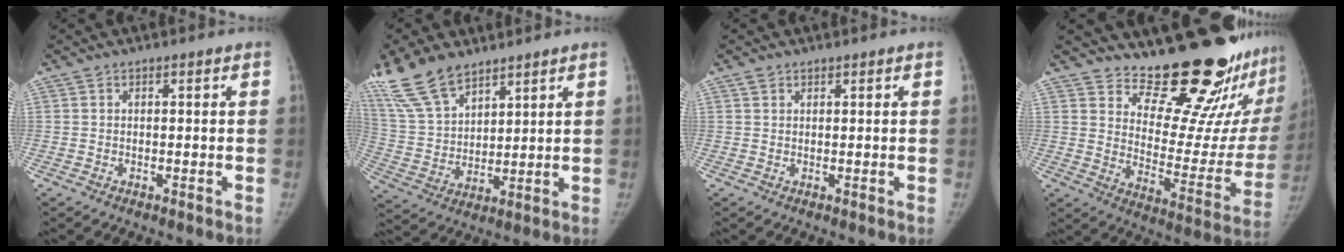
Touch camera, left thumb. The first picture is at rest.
{"total": 14.3, "force": [10.6, 6.5, 7.0], "torque": [-0.125, -0.032, 0.219]}
{"total": 1.0, "force": [0.8, 0.6, 0.3], "torque": [-0.002, 0.000, 0.013]}
{"total": 22.4, "force": [20.1, 5.4, 8.4], "torque": [-0.074, -0.191, 0.270]}